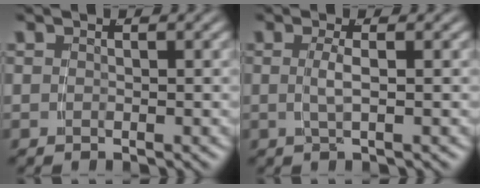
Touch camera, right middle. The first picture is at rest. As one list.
[{"total": 1.6, "force": [0.0, -0.5, 1.6], "torque": [-0.034, -0.004, 0.004]}]